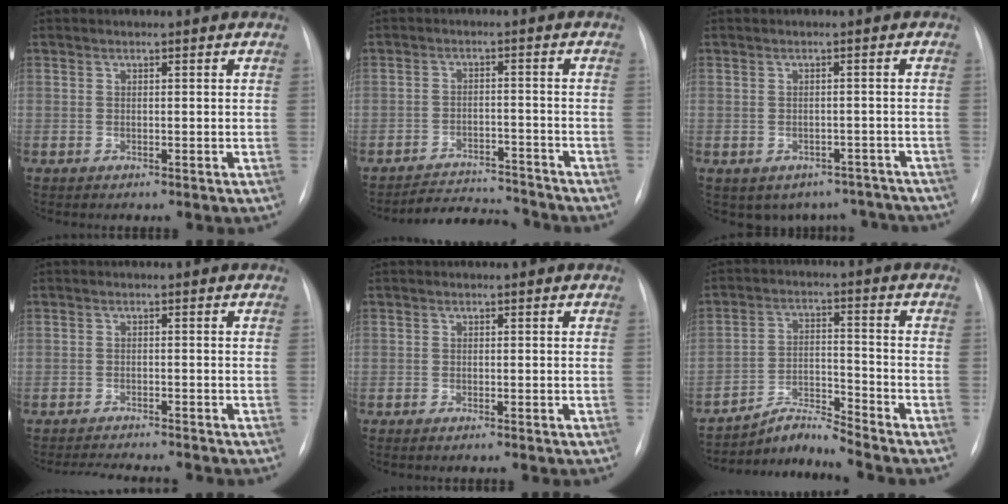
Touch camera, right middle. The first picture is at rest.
{"total": 7.3, "force": [-7.2, 0.9, -0.4], "torque": [0.009, 0.008, -0.114]}
{"total": 8.0, "force": [-6.5, 4.7, 0.8], "torque": [0.006, 0.023, -0.070]}
{"total": 6.7, "force": [-6.4, 0.1, 2.1], "torque": [-0.027, -0.008, -0.094]}
{"total": 0.7, "force": [-0.6, 0.0, 0.5], "torque": [-0.007, -0.001, -0.009]}
{"total": 6.1, "force": [-5.8, -1.8, -0.6], "torque": [-0.006, 0.002, -0.104]}